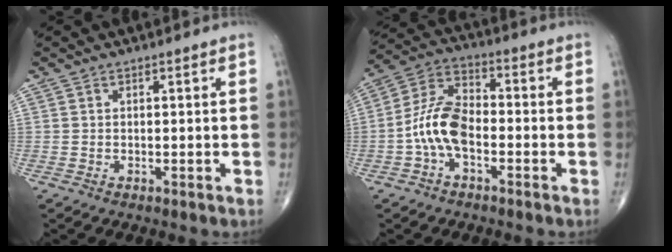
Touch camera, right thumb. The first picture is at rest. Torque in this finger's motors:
{"motor_torque": [0.40, 0.23, 1.19, -0.25, 0.11]}